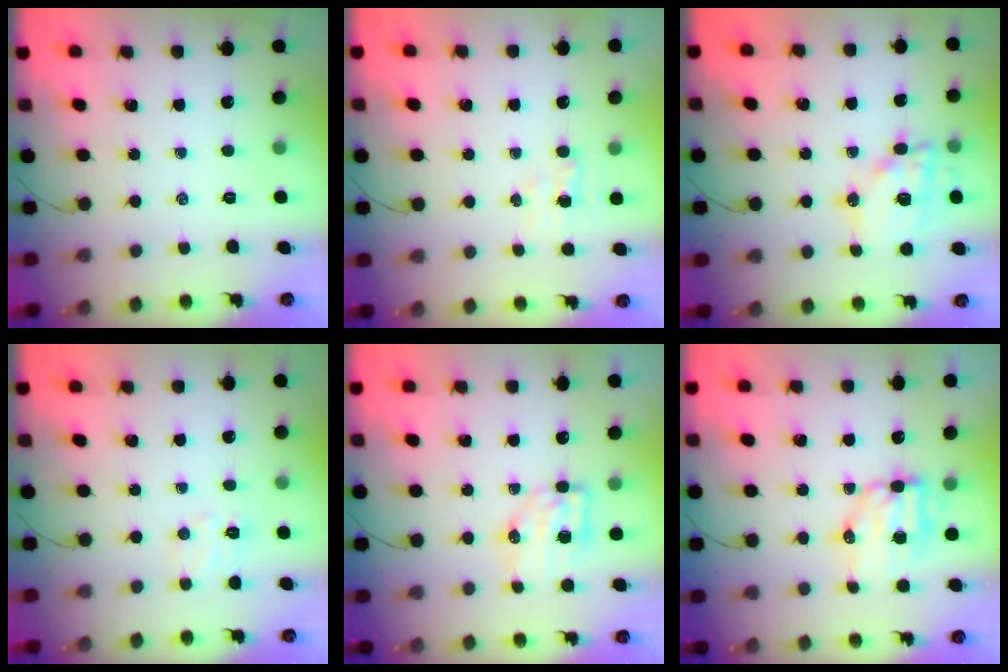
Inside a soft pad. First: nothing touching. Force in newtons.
{"total": 3.4, "press": 3.3, "slide": 0.9}
{"total": 13.5, "press": 13.4, "slide": 2.2}
{"total": 6.5, "press": 6.4, "slide": 1.2}
{"total": 6.6, "press": 6.6, "slide": 0.7}
{"total": 8.5, "press": 8.3, "slide": 1.7}